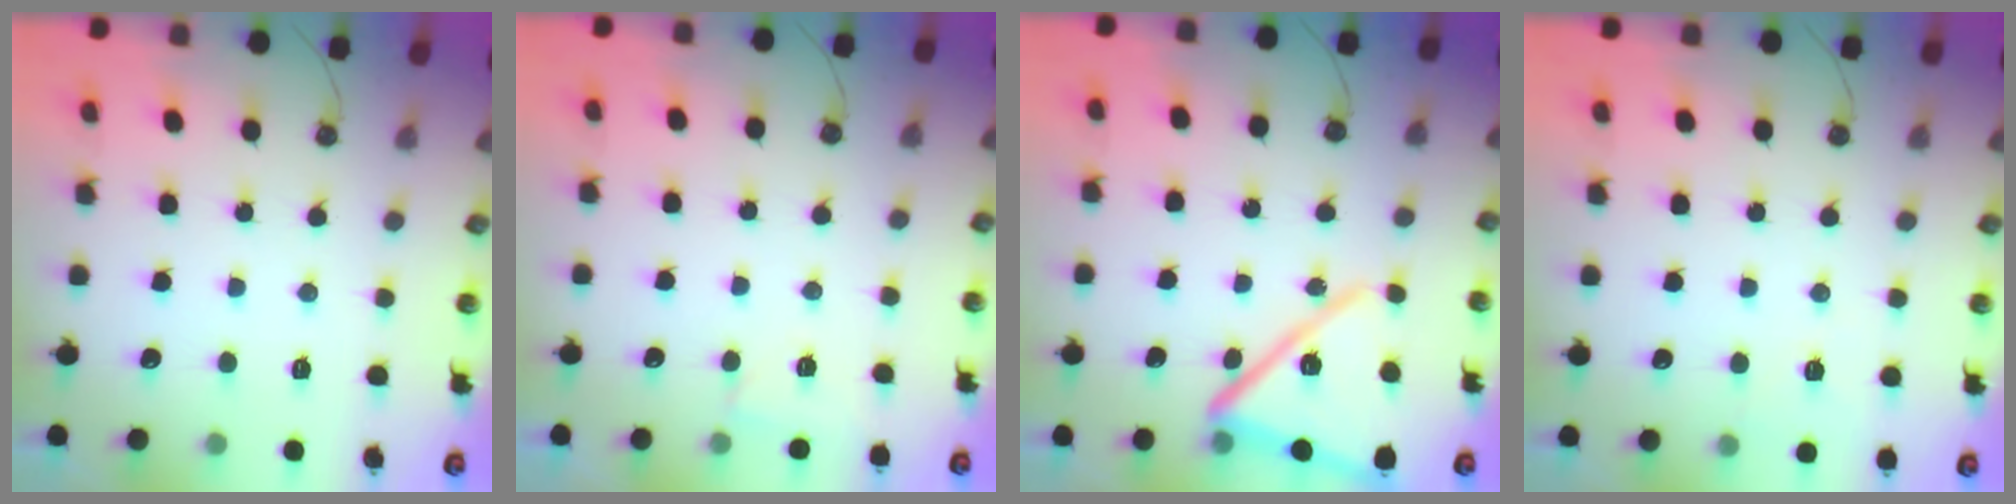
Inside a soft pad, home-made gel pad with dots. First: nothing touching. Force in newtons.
{"total": 2.1, "press": 2.1, "slide": 0.4}
{"total": 16.7, "press": 16.6, "slide": 1.2}
{"total": 3.2, "press": 2.5, "slide": 2.0}